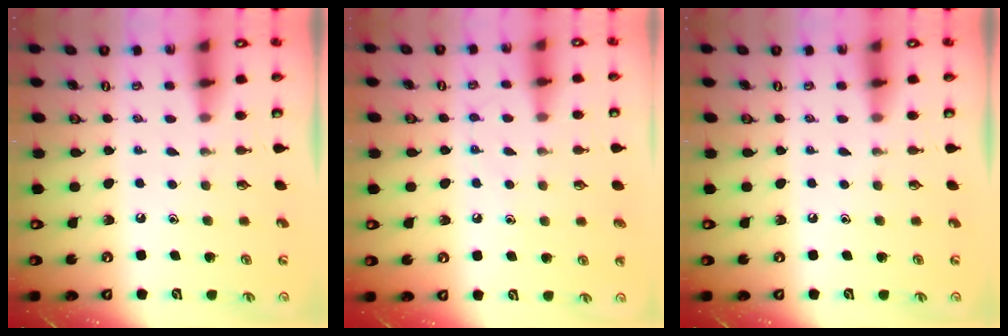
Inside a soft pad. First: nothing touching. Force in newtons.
{"total": 6.7, "press": 6.7, "slide": 0.6}
{"total": 0.0}